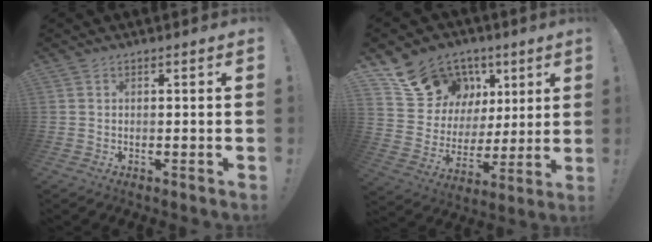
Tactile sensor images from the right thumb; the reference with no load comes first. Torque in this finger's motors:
{"motor_torque": [0.72, 0.97, 0.15, 0.11, 0.01]}